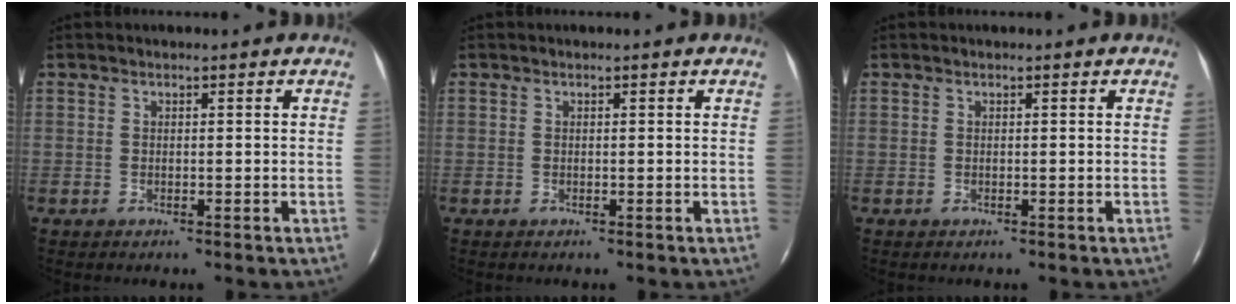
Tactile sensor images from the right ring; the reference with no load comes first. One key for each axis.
{"total": 0.0}
{"total": 0.0}